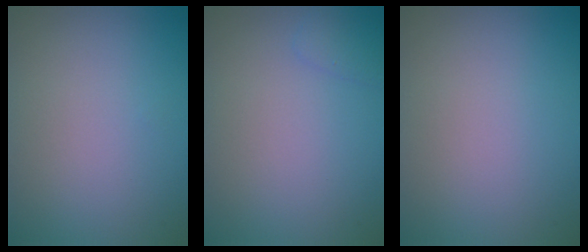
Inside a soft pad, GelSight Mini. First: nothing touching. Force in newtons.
{"total": 1.0, "press": 1.0, "slide": 0.1}
{"total": 0.0}